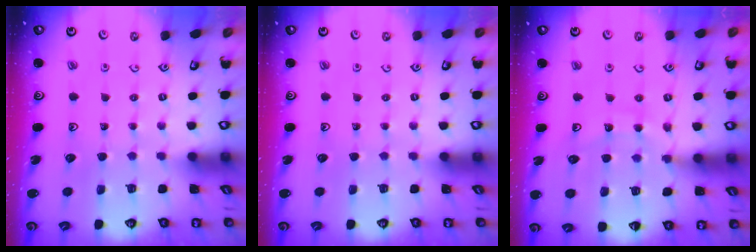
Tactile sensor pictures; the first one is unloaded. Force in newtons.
{"total": 0.0}
{"total": 10.9, "press": 10.8, "slide": 1.5}